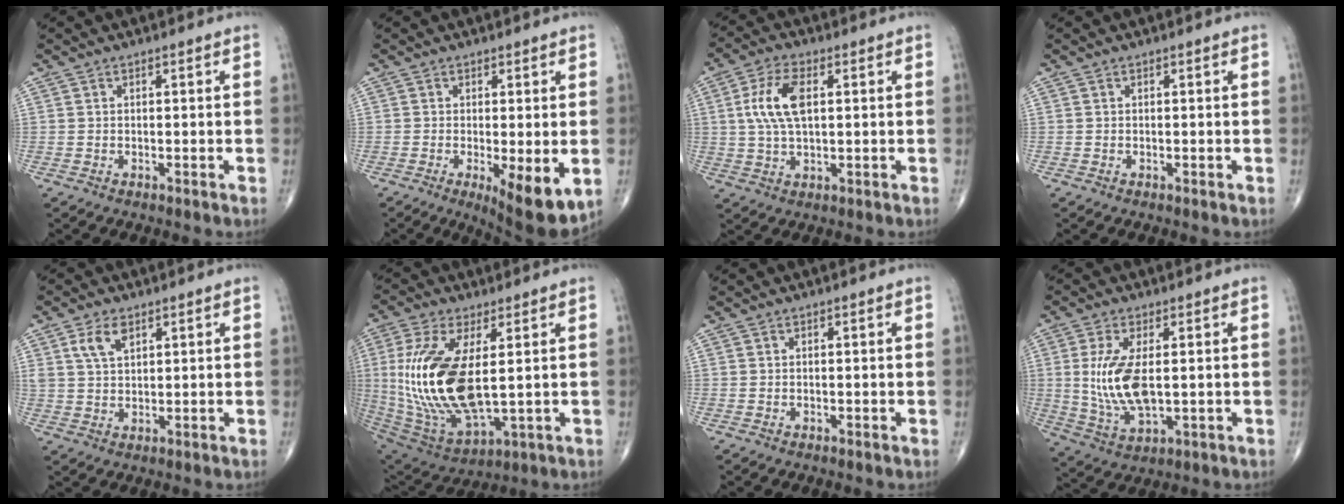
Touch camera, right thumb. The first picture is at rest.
{"total": 9.3, "force": [-2.3, 2.9, 8.5], "torque": [-0.124, -0.024, -0.031]}
{"total": 9.0, "force": [1.7, 4.3, 7.7], "torque": [-0.160, 0.006, 0.032]}
{"total": 0.0}
{"total": 5.0, "force": [2.5, 2.7, 3.3], "torque": [-0.057, -0.008, 0.051]}
{"total": 21.2, "force": [1.8, 9.1, 19.0], "torque": [-0.410, -0.024, 0.050]}
{"total": 0.0}
{"total": 11.1, "force": [0.8, 4.9, 10.0], "torque": [-0.209, -0.013, 0.027]}